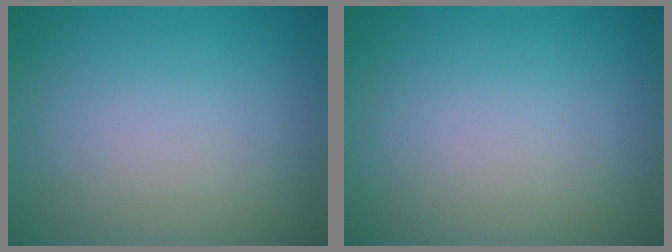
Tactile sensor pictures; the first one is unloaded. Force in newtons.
{"total": 0.0}